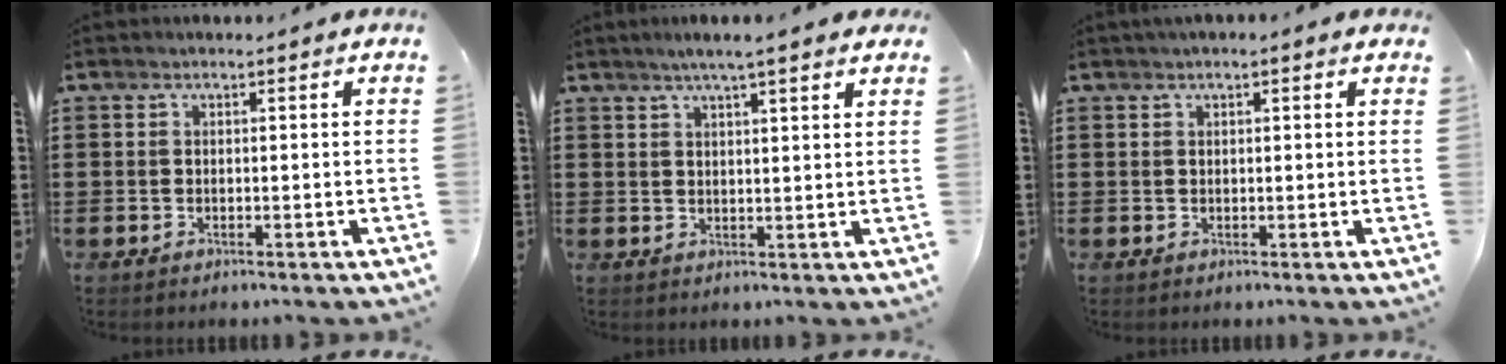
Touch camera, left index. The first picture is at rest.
{"total": 3.7, "force": [3.0, -0.2, 2.2], "torque": [-0.051, 0.000, 0.053]}
{"total": 1.0, "force": [0.6, 0.2, 0.8], "torque": [-0.017, 0.003, 0.010]}